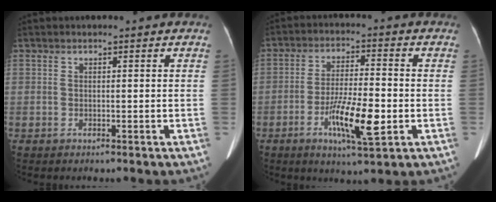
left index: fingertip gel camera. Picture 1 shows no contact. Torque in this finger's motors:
{"motor_torque": [0.32, 0.10, 0.23, 0.07]}